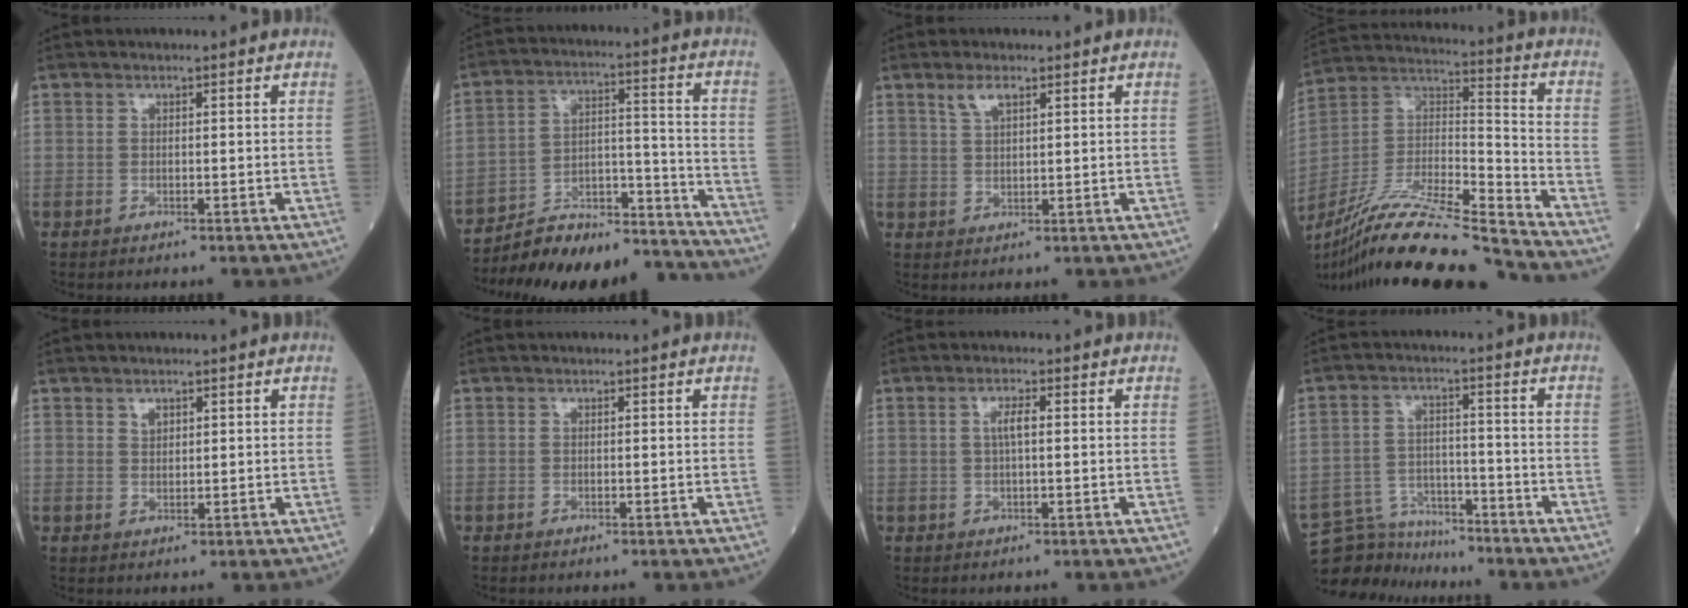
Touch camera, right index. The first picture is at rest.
{"total": 19.0, "force": [-18.2, 2.7, 4.4], "torque": [-0.073, 0.031, -0.277]}
{"total": 2.9, "force": [1.9, 0.9, 2.0], "torque": [-0.044, 0.005, 0.041]}
{"total": 22.3, "force": [-19.7, 0.0, 10.5], "torque": [-0.234, -0.008, -0.356]}
{"total": 1.4, "force": [0.8, 0.8, 0.7], "torque": [-0.009, 0.000, 0.014]}
{"total": 0.0}
{"total": 2.4, "force": [0.3, 0.5, 2.3], "torque": [-0.047, 0.005, 0.006]}
{"total": 7.8, "force": [-7.5, 1.7, -1.1], "torque": [0.012, 0.019, -0.135]}